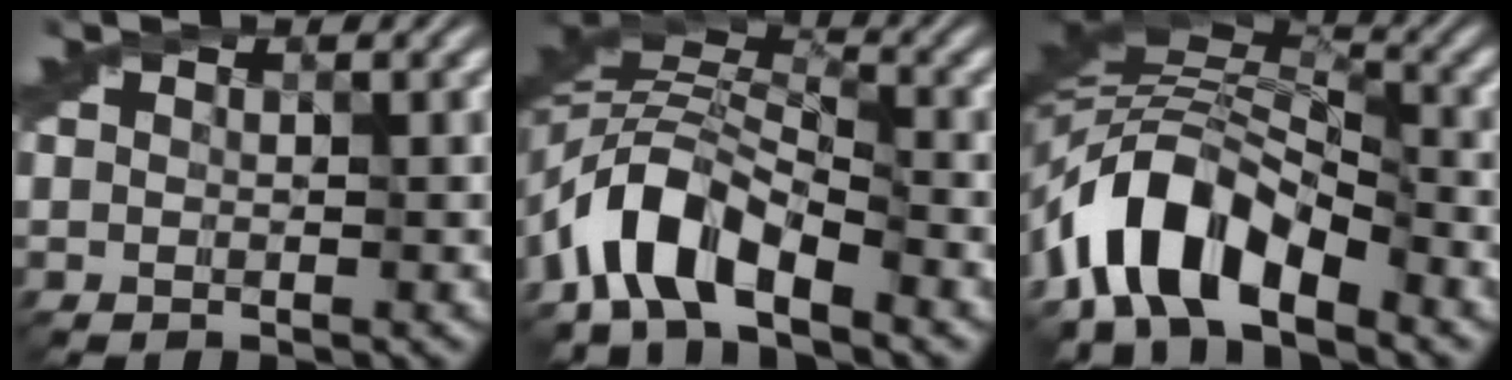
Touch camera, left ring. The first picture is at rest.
{"total": 6.9, "force": [-4.9, 2.3, 4.1], "torque": [-0.066, 0.002, -0.107]}
{"total": 9.6, "force": [-5.9, 3.8, 6.5], "torque": [-0.105, 0.013, -0.122]}